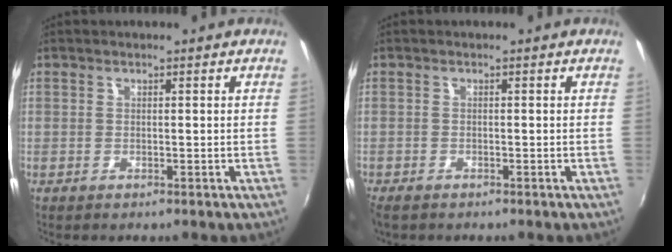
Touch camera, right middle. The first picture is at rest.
{"total": 1.8, "force": [-1.5, 0.8, 0.7], "torque": [-0.018, -0.009, -0.029]}